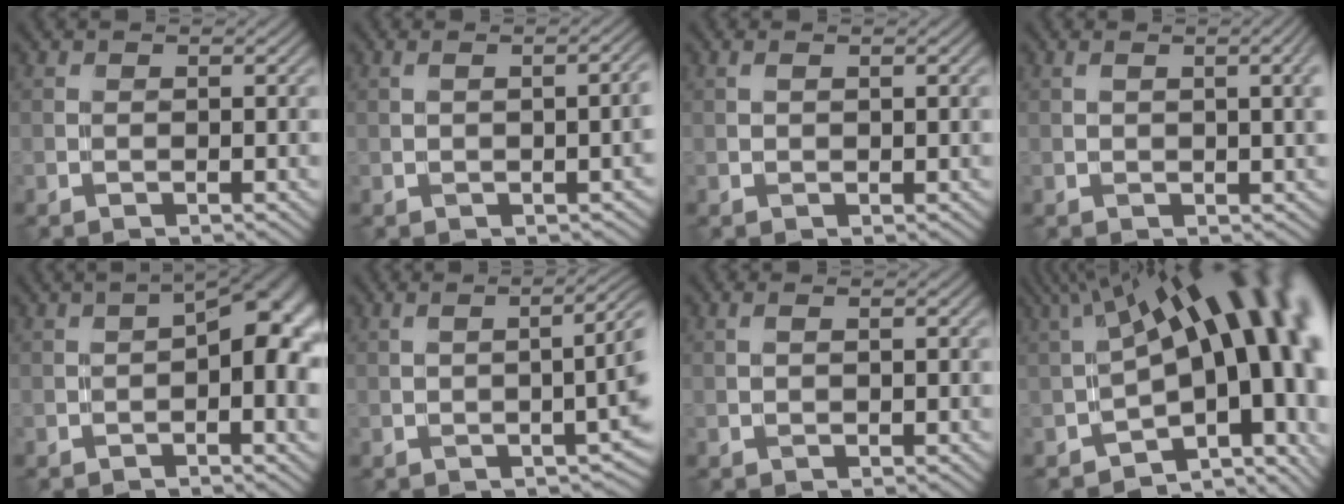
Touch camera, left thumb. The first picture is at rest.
{"total": 3.3, "force": [0.0, 1.0, 3.2], "torque": [-0.032, 0.005, 0.005]}
{"total": 0.6, "force": [0.3, 0.1, 0.5], "torque": [-0.012, -0.001, 0.008]}
{"total": 3.6, "force": [0.6, 1.0, 3.5], "torque": [-0.038, 0.009, 0.013]}
{"total": 7.2, "force": [0.0, 2.1, 6.9], "torque": [-0.103, 0.005, 0.006]}
{"total": 5.4, "force": [0.0, 1.3, 5.2], "torque": [-0.062, 0.005, 0.010]}
{"total": 0.6, "force": [0.2, 0.1, 0.5], "torque": [-0.012, 0.000, 0.006]}
{"total": 19.8, "force": [2.3, 8.5, 17.7], "torque": [-0.199, -0.026, 0.076]}